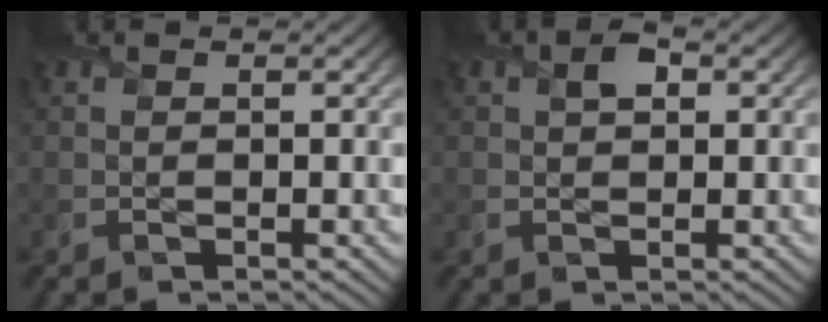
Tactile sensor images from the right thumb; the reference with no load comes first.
{"total": 2.2, "force": [0.8, 1.5, 1.5], "torque": [-0.028, 0.005, 0.009]}